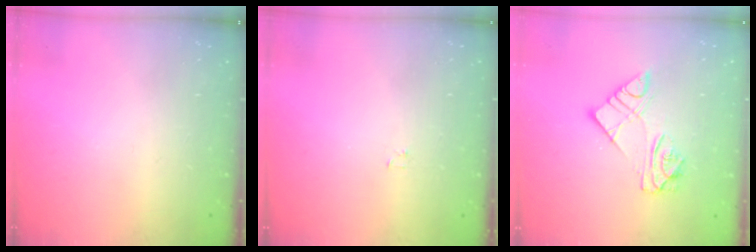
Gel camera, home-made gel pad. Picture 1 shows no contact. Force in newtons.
{"total": 1.2, "press": 1.2, "slide": 0.2}
{"total": 10.9, "press": 10.8, "slide": 0.9}